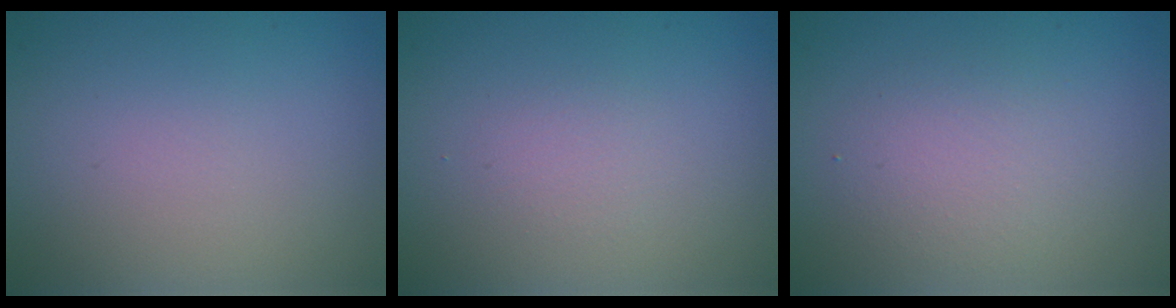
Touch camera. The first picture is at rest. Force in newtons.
{"total": 2.6, "press": 2.6, "slide": 0.3}
{"total": 2.4, "press": 2.4, "slide": 0.2}